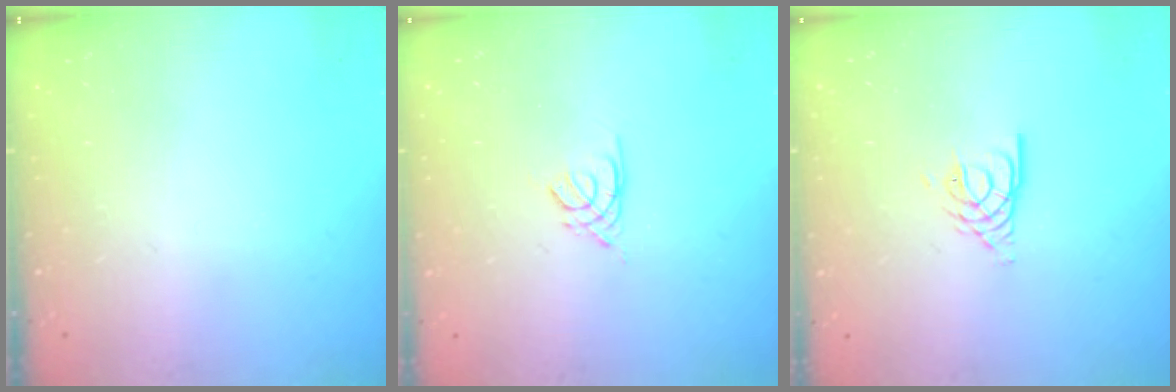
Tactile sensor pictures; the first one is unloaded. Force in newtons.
{"total": 2.6, "press": 2.6, "slide": 0.3}
{"total": 4.2, "press": 4.1, "slide": 0.5}